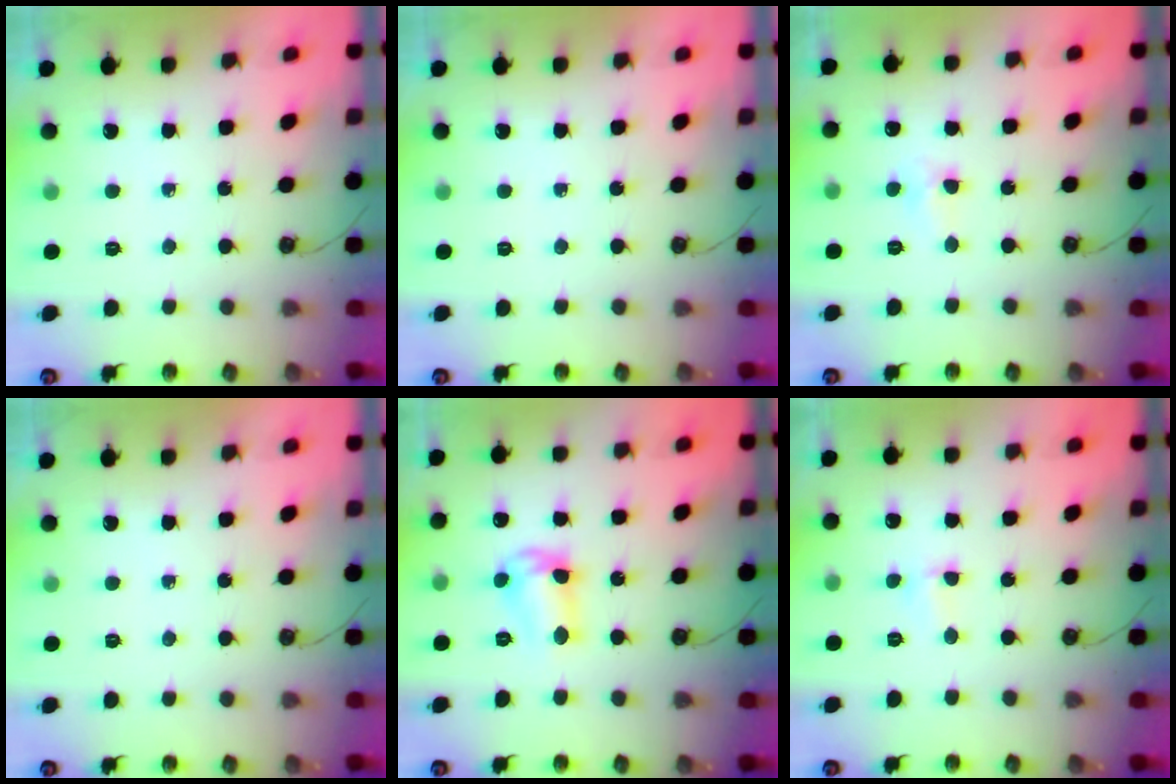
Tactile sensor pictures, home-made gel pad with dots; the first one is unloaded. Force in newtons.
{"total": 0.0}
{"total": 4.3, "press": 4.2, "slide": 0.7}
{"total": 0.0}
{"total": 9.7, "press": 9.7, "slide": 0.7}
{"total": 2.8, "press": 1.1, "slide": 2.5}